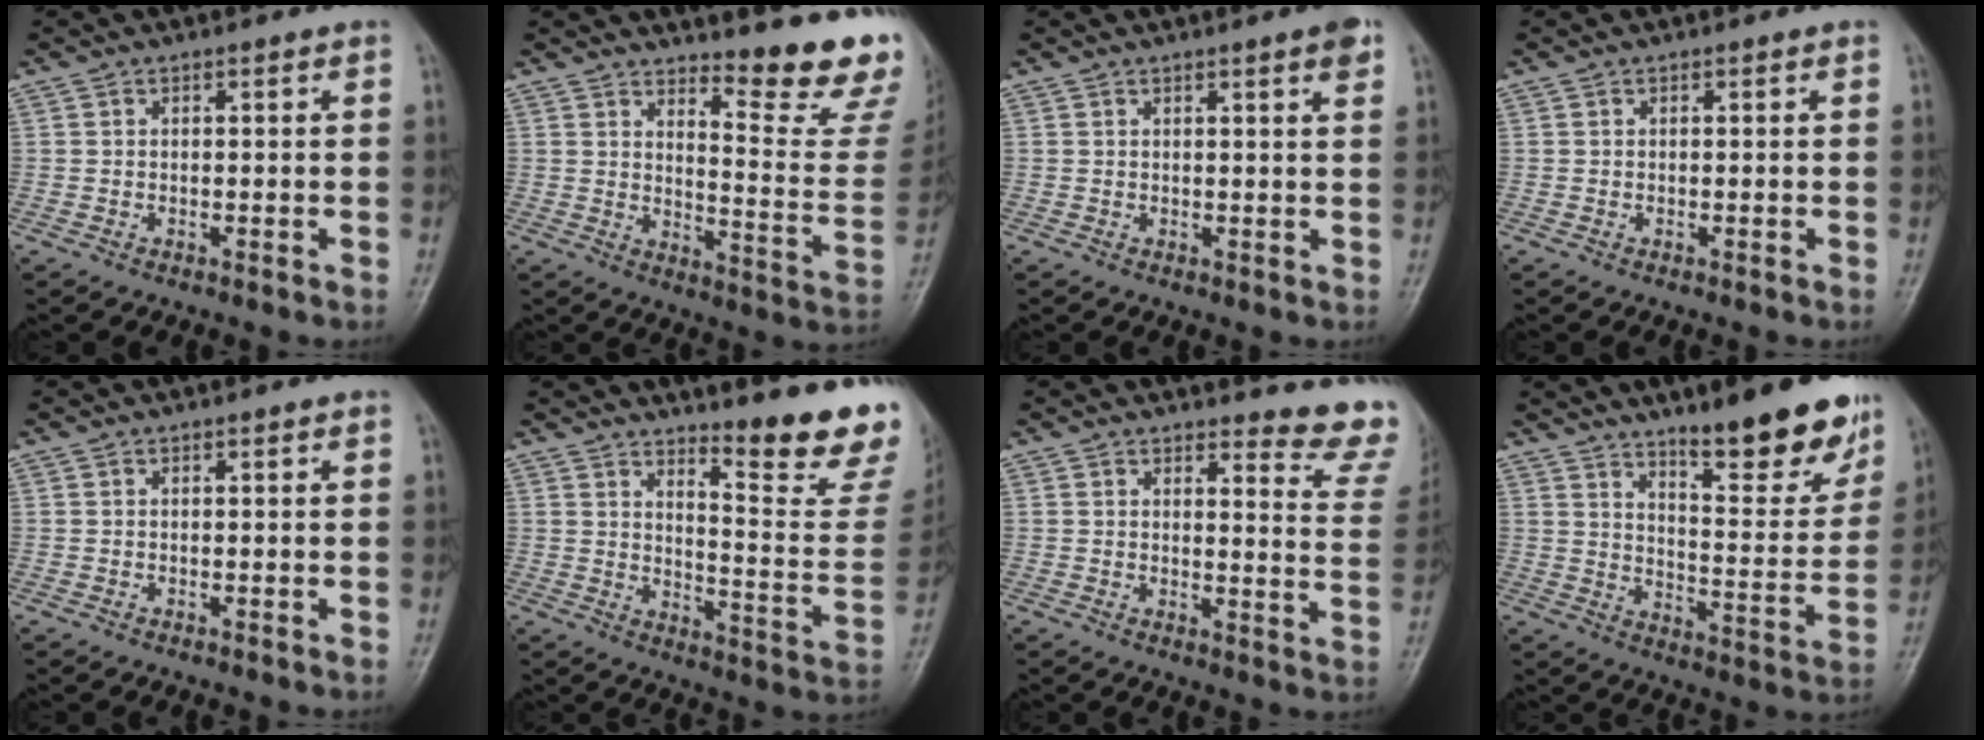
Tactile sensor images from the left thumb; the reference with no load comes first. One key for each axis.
{"total": 15.1, "fx": 12.9, "fy": 1.6, "fz": 7.6, "tx": -0.079, "ty": -0.153, "tz": 0.167}
{"total": 2.9, "fx": 1.7, "fy": 0.2, "fz": 2.4, "tx": -0.030, "ty": -0.006, "tz": 0.021}
{"total": 0.0}
{"total": 0.0}
{"total": 16.5, "fx": 13.4, "fy": 1.8, "fz": 9.4, "tx": -0.100, "ty": -0.142, "tz": 0.179}
{"total": 10.8, "fx": 10.3, "fy": 2.0, "fz": 2.5, "tx": 0.006, "ty": -0.112, "tz": 0.090}
{"total": 16.8, "fx": 11.8, "fy": 4.2, "fz": 11.2, "tx": -0.112, "ty": -0.081, "tz": 0.180}